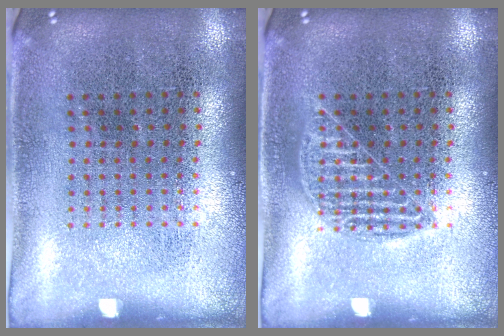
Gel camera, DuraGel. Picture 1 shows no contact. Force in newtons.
{"total": 1.4, "press": 1.4, "slide": 0.2}